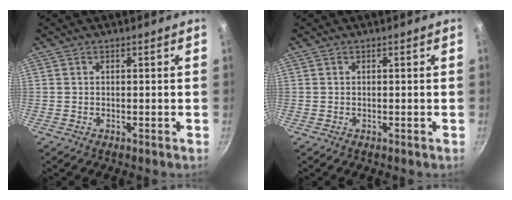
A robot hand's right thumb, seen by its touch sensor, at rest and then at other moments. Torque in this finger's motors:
{"motor_torque": [0.00, 0.00, 0.00, 0.00, 0.00]}